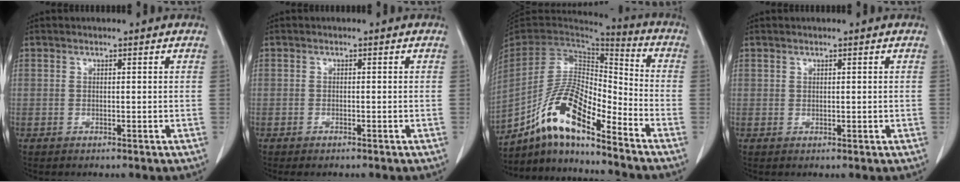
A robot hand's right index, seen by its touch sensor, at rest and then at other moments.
{"total": 1.3, "force": [-1.1, 0.3, 0.7], "torque": [-0.012, -0.002, -0.015]}
{"total": 15.1, "force": [-10.2, 3.3, 10.6], "torque": [-0.209, 0.013, -0.187]}
{"total": 0.0}